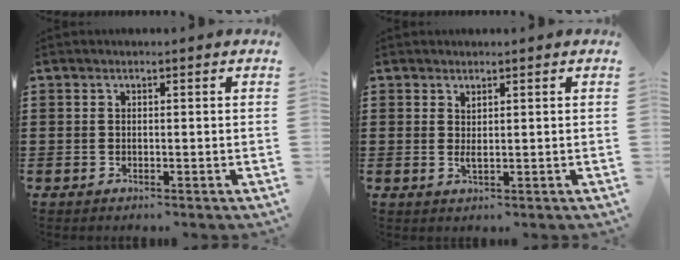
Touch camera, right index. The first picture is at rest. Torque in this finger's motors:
{"motor_torque": [0.02, 0.00, 0.07, 0.04]}